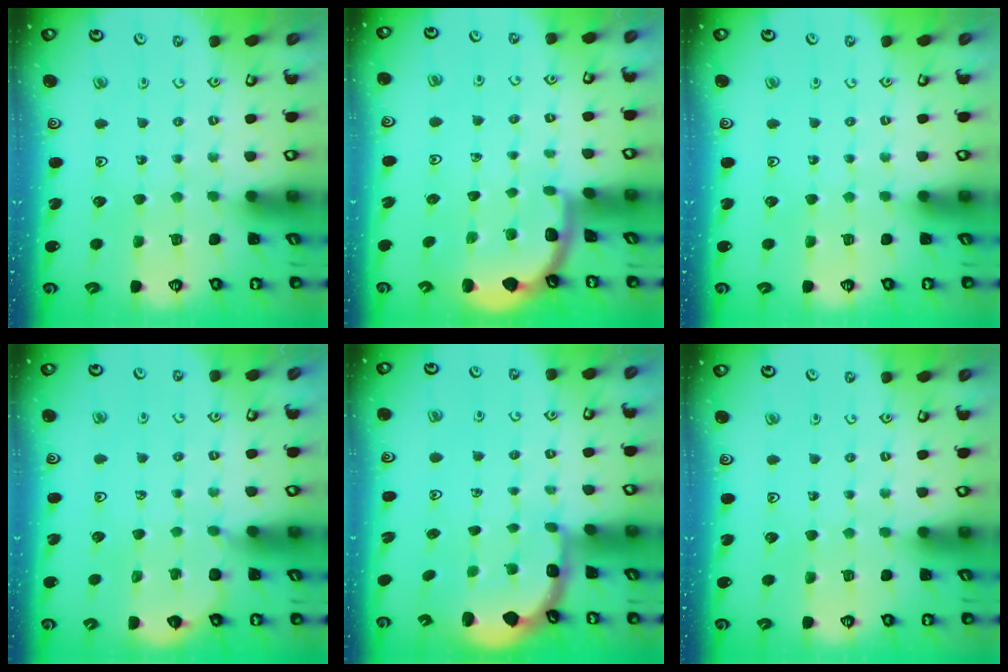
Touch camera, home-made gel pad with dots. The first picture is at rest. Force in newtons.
{"total": 1.9, "press": 1.9, "slide": 0.0}
{"total": 0.0}
{"total": 2.3, "press": 2.3, "slide": 0.1}
{"total": 2.4, "press": 2.1, "slide": 1.2}
{"total": 0.0}